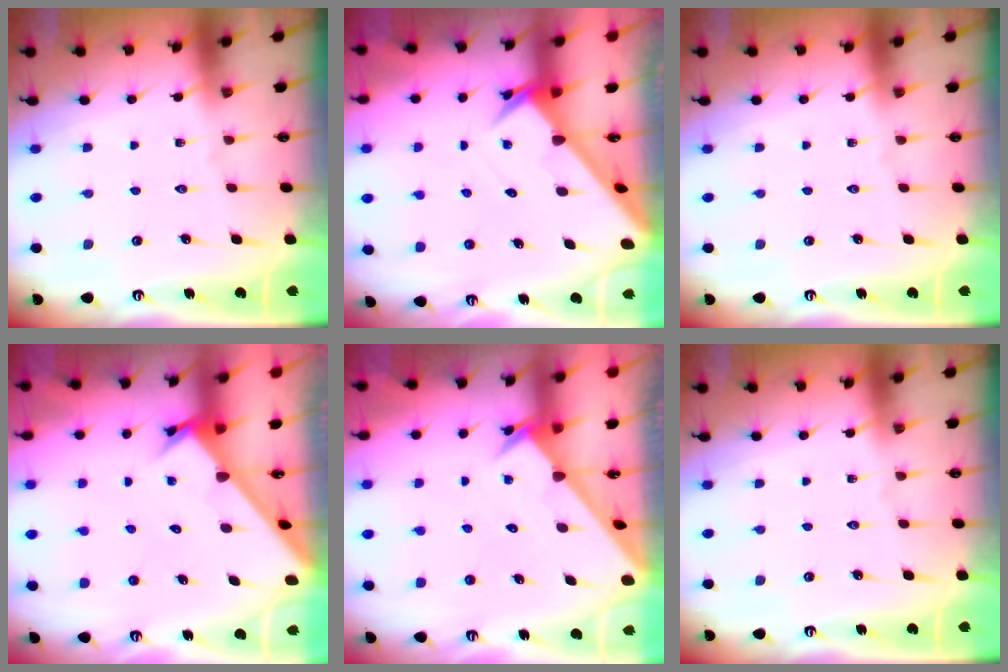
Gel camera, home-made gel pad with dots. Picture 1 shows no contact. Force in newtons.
{"total": 3.0, "press": 3.0, "slide": 0.2}
{"total": 0.0}
{"total": 2.6, "press": 2.6, "slide": 0.3}
{"total": 2.5, "press": 2.5, "slide": 0.2}
{"total": 0.0}